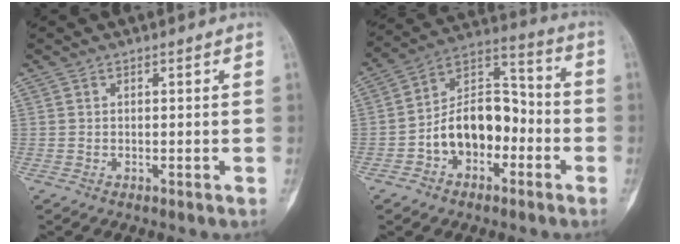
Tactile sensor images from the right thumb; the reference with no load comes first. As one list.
[{"total": 14.3, "force": [-4.2, 9.5, 9.9], "torque": [-0.131, 0.059, -0.078]}]